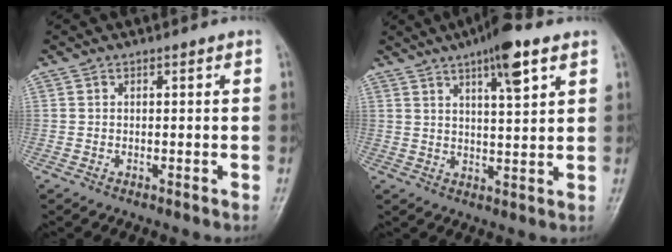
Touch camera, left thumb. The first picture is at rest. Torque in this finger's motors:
{"motor_torque": [1.86, 1.09, 1.69, -0.86, 0.12]}